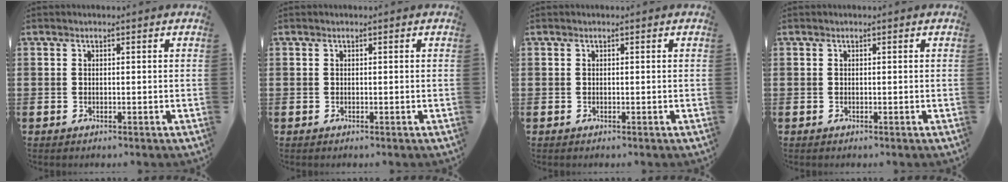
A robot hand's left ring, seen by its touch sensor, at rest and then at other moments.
{"total": 0.0}
{"total": 0.0}
{"total": 0.0}